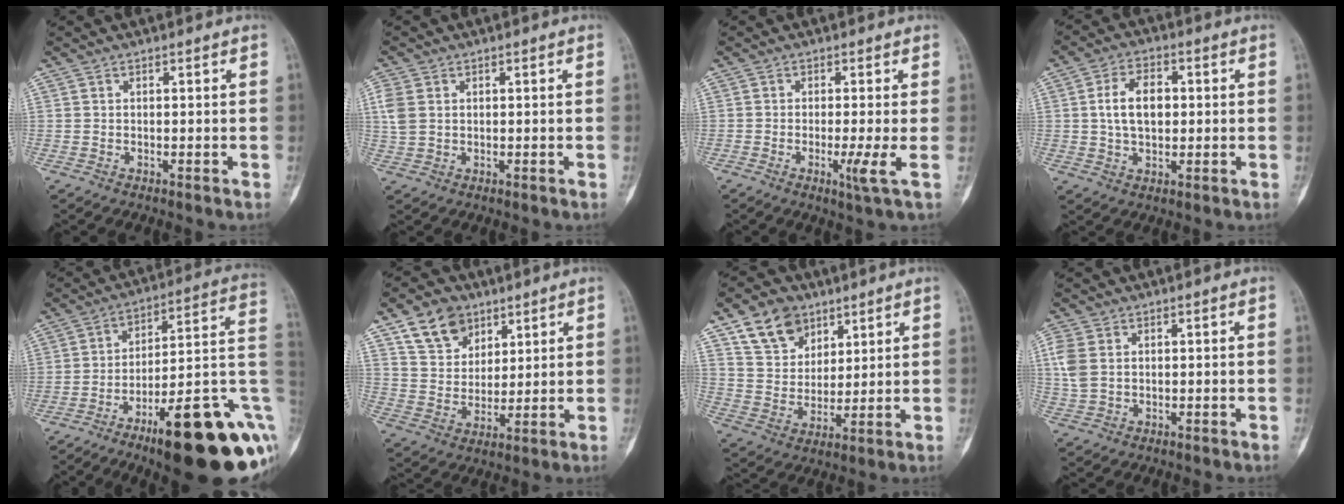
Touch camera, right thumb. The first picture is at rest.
{"total": 4.2, "force": [1.0, 3.0, 2.8], "torque": [-0.071, 0.005, 0.022]}
{"total": 3.4, "force": [-0.8, -0.5, 3.3], "torque": [-0.070, -0.012, -0.019]}
{"total": 8.2, "force": [0.8, 5.1, 6.3], "torque": [-0.098, 0.008, 0.013]}
{"total": 27.6, "force": [-10.5, 7.6, 24.4], "torque": [-0.264, 0.060, -0.146]}
{"total": 10.6, "force": [6.3, 7.4, 4.2], "torque": [-0.049, -0.028, 0.117]}
{"total": 11.3, "force": [6.8, 7.9, 4.5], "torque": [-0.054, -0.030, 0.128]}
{"total": 5.3, "force": [1.2, 3.6, 3.6], "torque": [-0.091, 0.004, 0.025]}